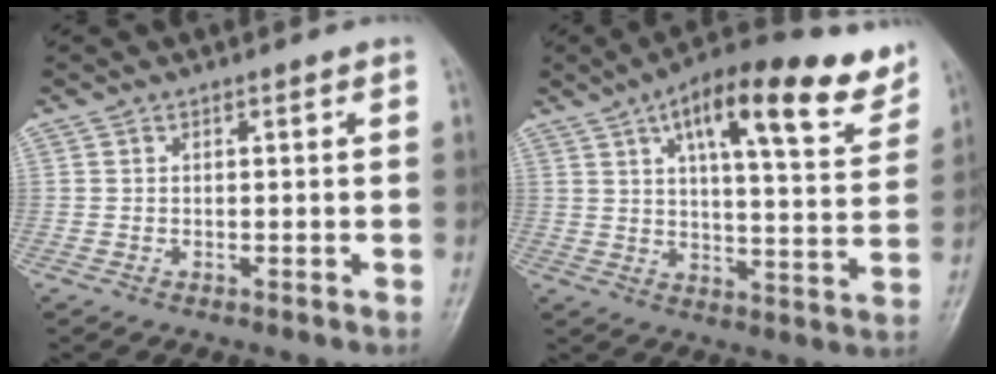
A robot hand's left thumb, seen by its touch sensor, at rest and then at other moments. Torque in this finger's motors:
{"motor_torque": [1.18, 1.16, 1.57, -1.20, 0.10]}